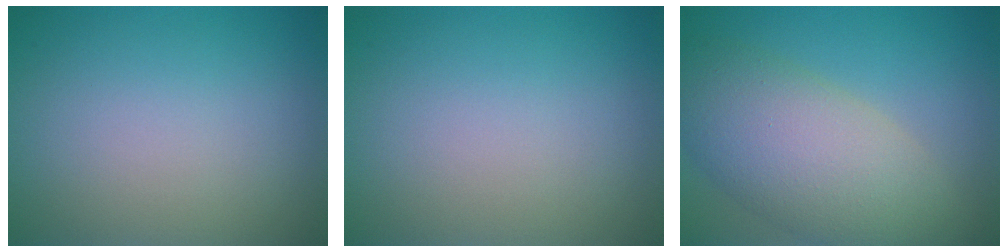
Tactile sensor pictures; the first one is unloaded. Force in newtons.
{"total": 0.0}
{"total": 8.5, "press": 8.5, "slide": 0.5}